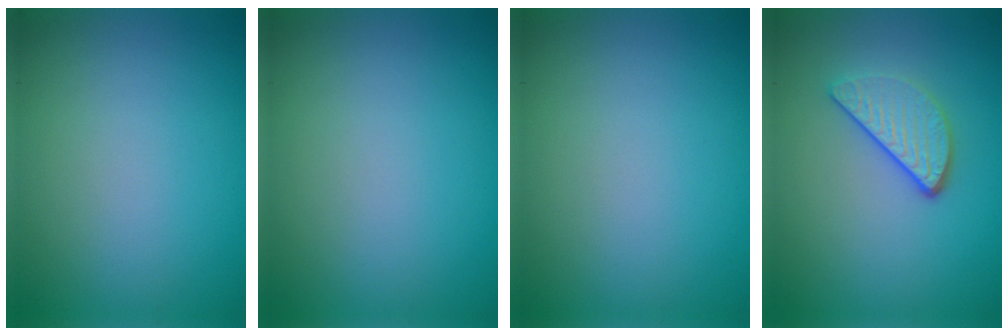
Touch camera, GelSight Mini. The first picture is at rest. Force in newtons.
{"total": 0.0}
{"total": 0.0}
{"total": 3.1, "press": 2.4, "slide": 1.9}